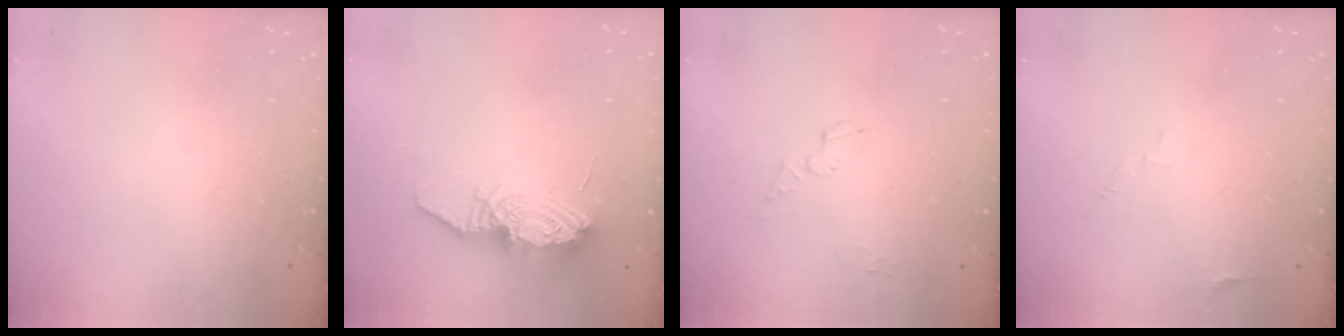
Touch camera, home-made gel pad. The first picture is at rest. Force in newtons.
{"total": 10.3, "press": 10.3, "slide": 0.9}
{"total": 4.0, "press": 4.0, "slide": 0.1}
{"total": 3.3, "press": 3.3, "slide": 0.3}